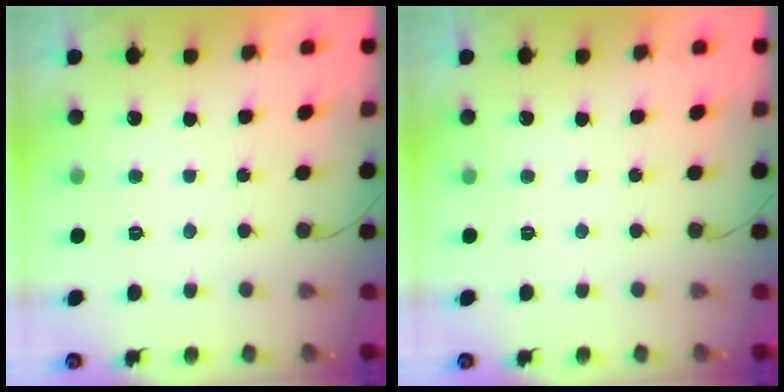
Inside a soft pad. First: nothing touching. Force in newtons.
{"total": 0.0}